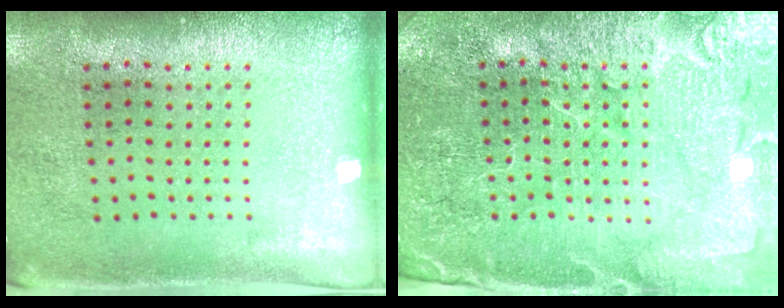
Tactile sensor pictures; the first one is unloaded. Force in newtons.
{"total": 4.2, "press": 4.0, "slide": 1.2}